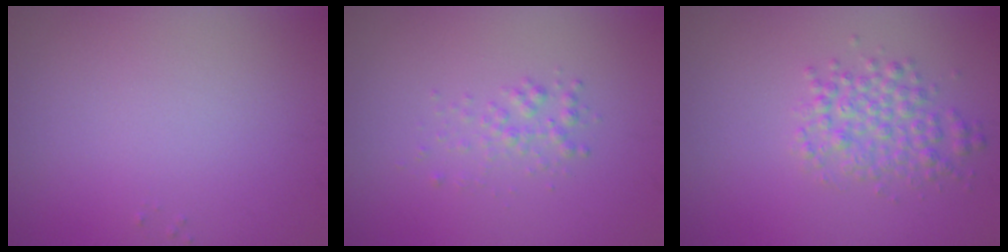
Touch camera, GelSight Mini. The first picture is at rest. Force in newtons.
{"total": 1.4, "press": 1.4, "slide": 0.1}
{"total": 3.1, "press": 3.1, "slide": 0.1}